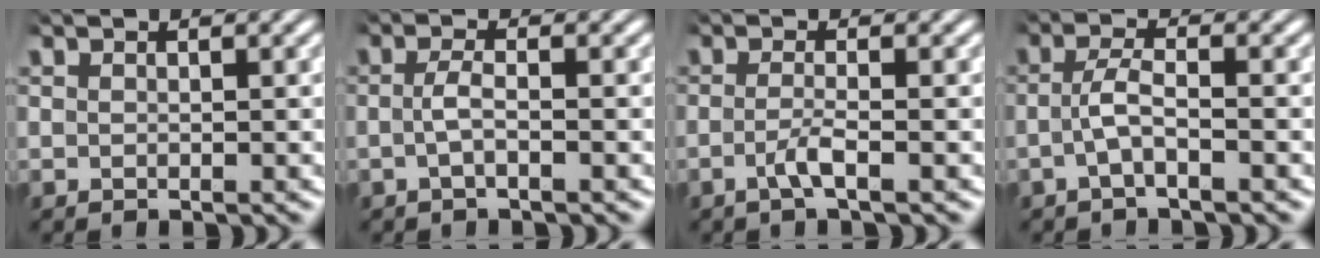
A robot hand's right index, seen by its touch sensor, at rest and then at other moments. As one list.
[{"total": 1.7, "force": [-0.8, -0.1, 1.5], "torque": [-0.036, -0.004, -0.013]}, {"total": 1.9, "force": [-1.2, -0.4, 1.5], "torque": [-0.033, -0.012, -0.018]}, {"total": 2.4, "force": [-1.4, 0.2, 1.9], "torque": [-0.046, -0.004, -0.023]}]